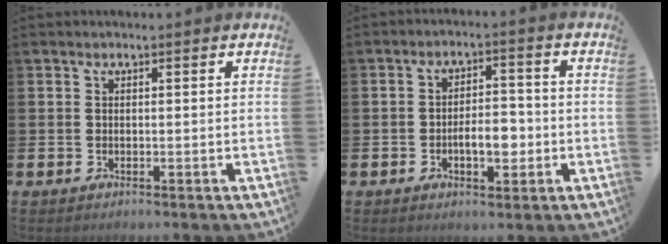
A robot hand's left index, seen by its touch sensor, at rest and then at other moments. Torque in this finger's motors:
{"motor_torque": [0.54, -0.29, 0.18, 0.08]}